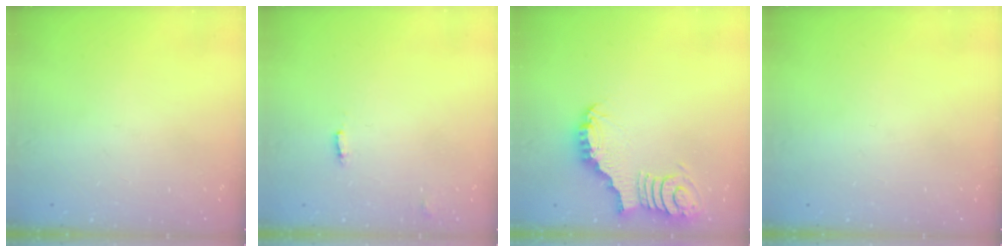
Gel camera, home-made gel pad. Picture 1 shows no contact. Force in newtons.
{"total": 5.2, "press": 5.2, "slide": 0.4}
{"total": 3.9, "press": 3.8, "slide": 0.8}
{"total": 0.0}